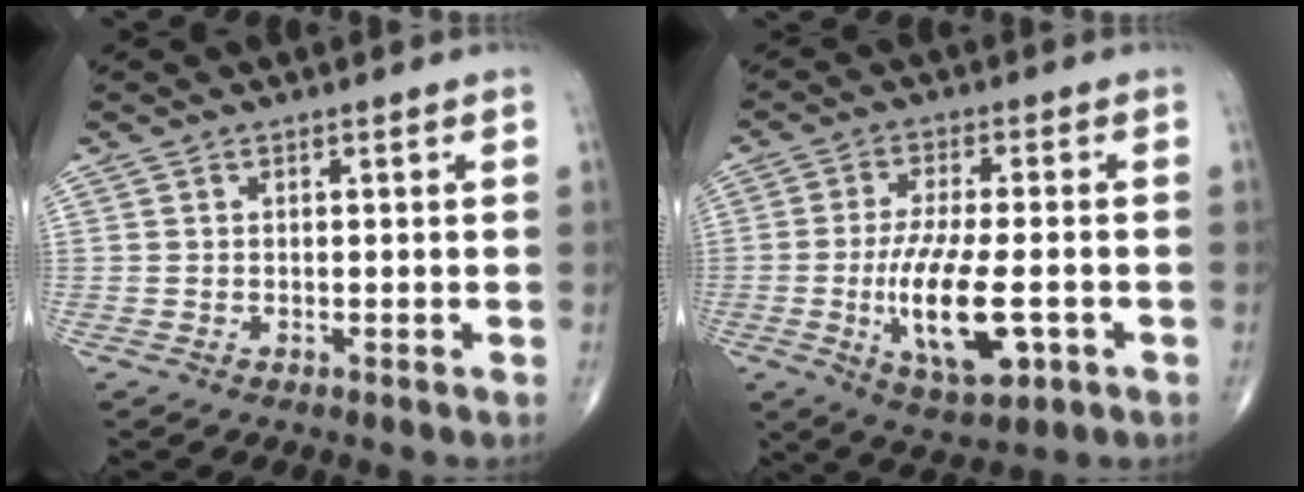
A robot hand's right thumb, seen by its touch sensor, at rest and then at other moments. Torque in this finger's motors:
{"motor_torque": [2.81, 2.20, 1.29, -0.18, 0.39]}